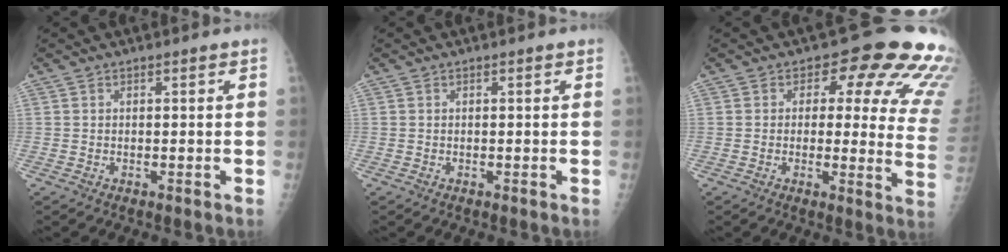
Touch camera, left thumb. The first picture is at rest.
{"total": 0.0}
{"total": 16.7, "force": [8.5, 8.1, 11.9], "torque": [-0.084, -0.036, 0.073]}